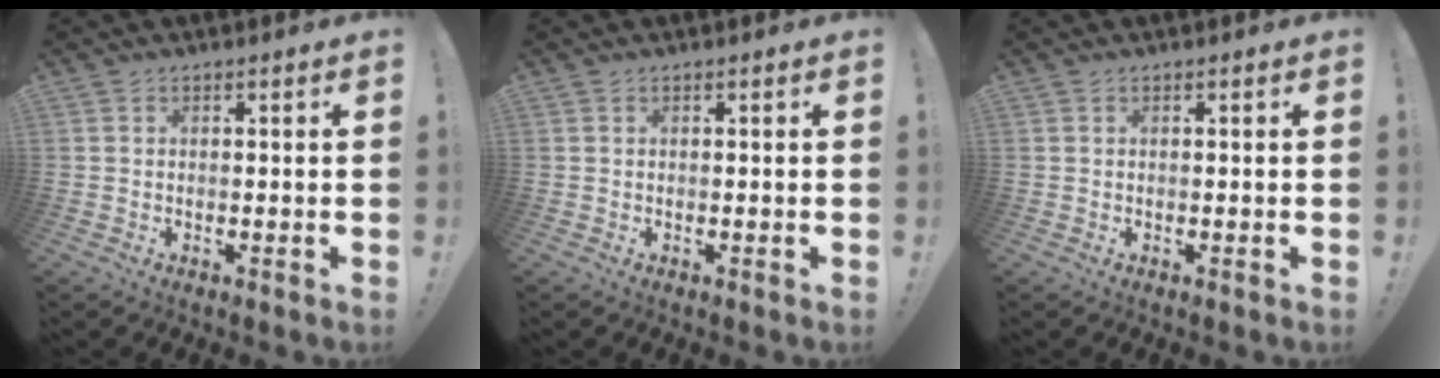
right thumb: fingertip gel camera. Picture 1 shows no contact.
{"total": 0.0}
{"total": 0.0}